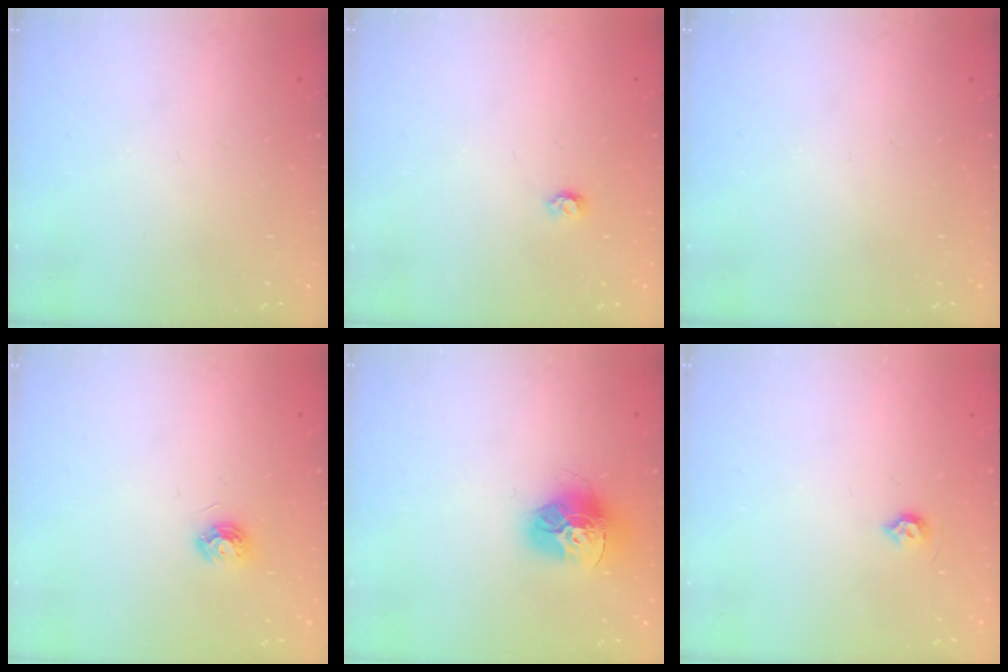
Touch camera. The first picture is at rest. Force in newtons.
{"total": 3.2, "press": 3.2, "slide": 0.3}
{"total": 0.0}
{"total": 5.9, "press": 5.9, "slide": 0.5}
{"total": 14.8, "press": 14.8, "slide": 1.6}
{"total": 4.5, "press": 4.5, "slide": 0.7}